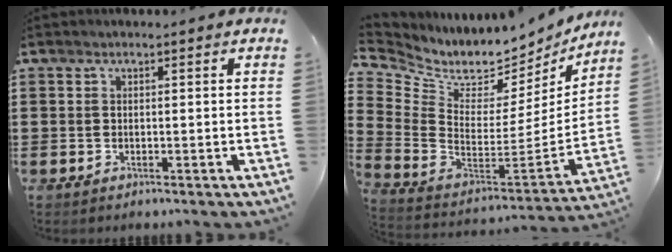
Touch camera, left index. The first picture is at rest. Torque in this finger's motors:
{"motor_torque": [-0.78, 0.76, -0.02, 0.00]}